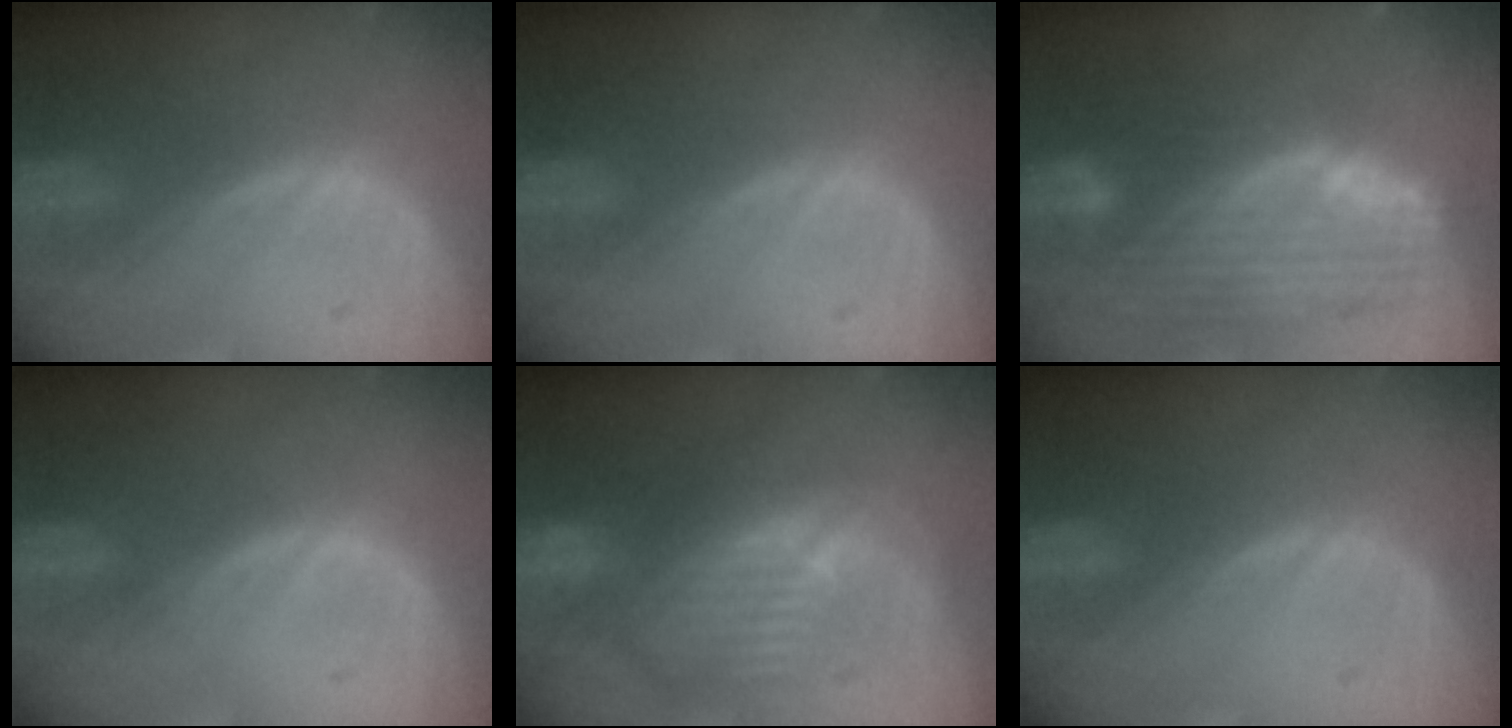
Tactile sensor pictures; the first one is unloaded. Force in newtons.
{"total": 0.0}
{"total": 11.6, "press": 9.9, "slide": 6.1}
{"total": 0.0}
{"total": 10.7, "press": 9.5, "slide": 5.0}
{"total": 0.0}